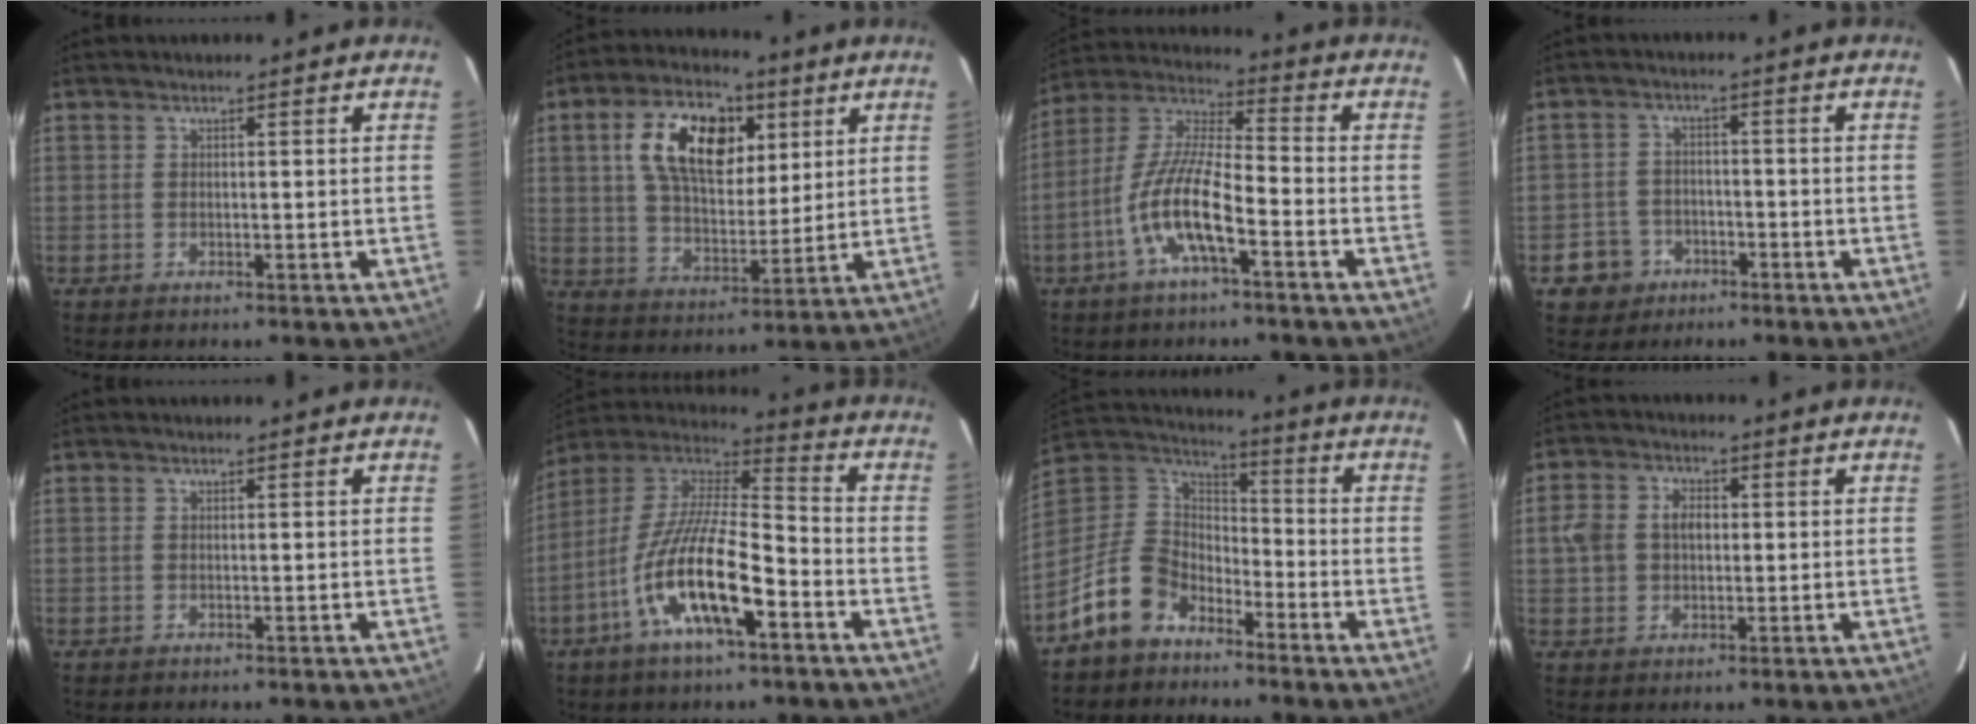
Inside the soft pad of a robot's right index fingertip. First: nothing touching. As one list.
[{"total": 16.3, "force": [5.7, 9.2, 12.1], "torque": [-0.222, 0.020, 0.101]}, {"total": 12.0, "force": [-5.3, 2.5, 10.5], "torque": [-0.219, 0.001, -0.106]}, {"total": 6.2, "force": [-3.1, 5.3, 0.7], "torque": [-0.031, 0.020, -0.046]}, {"total": 0.0}, {"total": 17.8, "force": [-7.9, 4.9, 15.1], "torque": [-0.292, -0.019, -0.155]}, {"total": 13.0, "force": [-8.6, 8.1, 5.3], "torque": [-0.134, 0.027, -0.159]}, {"total": 6.4, "force": [0.3, 5.1, 3.8], "torque": [-0.078, 0.019, 0.006]}]